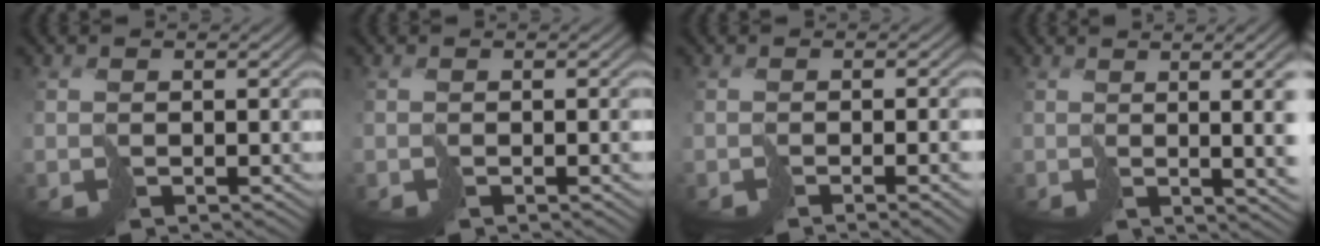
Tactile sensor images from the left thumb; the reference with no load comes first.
{"total": 2.1, "force": [-0.4, 0.3, 2.0], "torque": [-0.028, 0.001, -0.011]}
{"total": 4.8, "force": [-1.4, 1.2, 4.5], "torque": [-0.059, -0.006, -0.019]}
{"total": 14.1, "force": [0.5, 5.2, 13.1], "torque": [-0.132, 0.024, 0.012]}